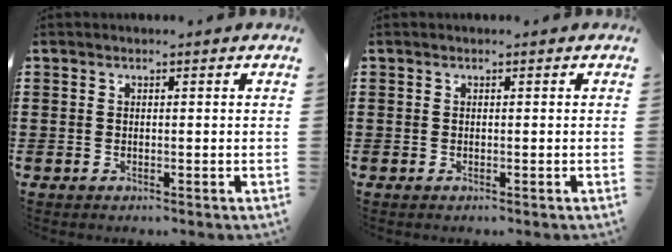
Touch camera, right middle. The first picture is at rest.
{"total": 0.0}